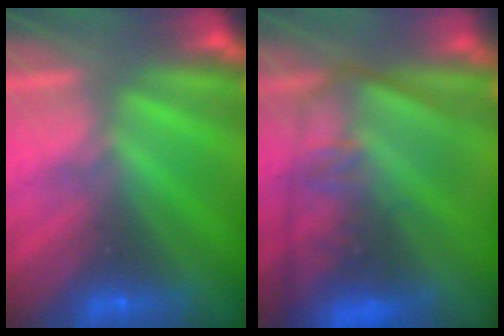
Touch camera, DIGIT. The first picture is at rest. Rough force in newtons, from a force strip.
{"total": 7.1}